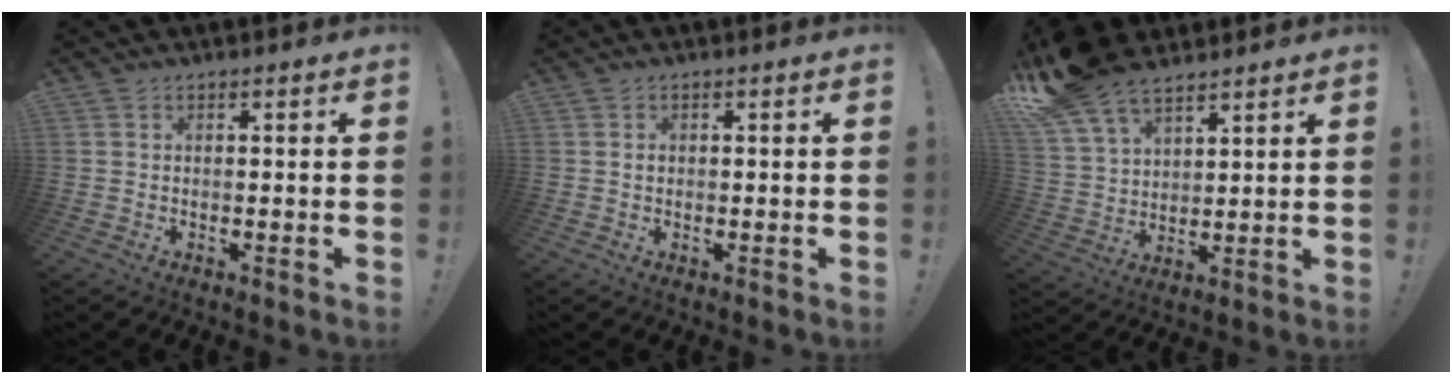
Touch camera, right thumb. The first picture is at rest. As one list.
[{"total": 0.7, "force": [0.0, 0.7, 0.3], "torque": [-0.005, 0.005, 0.000]}, {"total": 14.8, "force": [10.5, 7.8, 7.0], "torque": [-0.136, -0.057, 0.203]}]